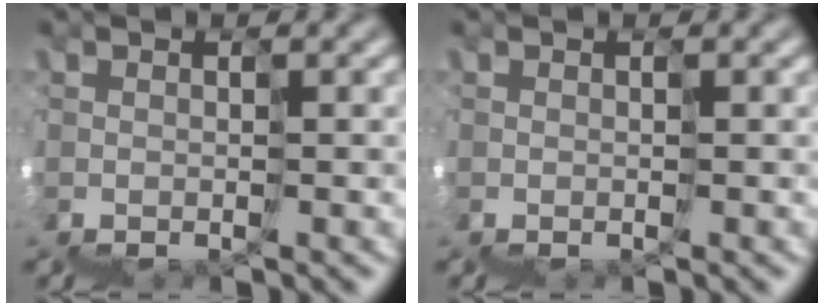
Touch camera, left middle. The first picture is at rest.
{"total": 0.0}